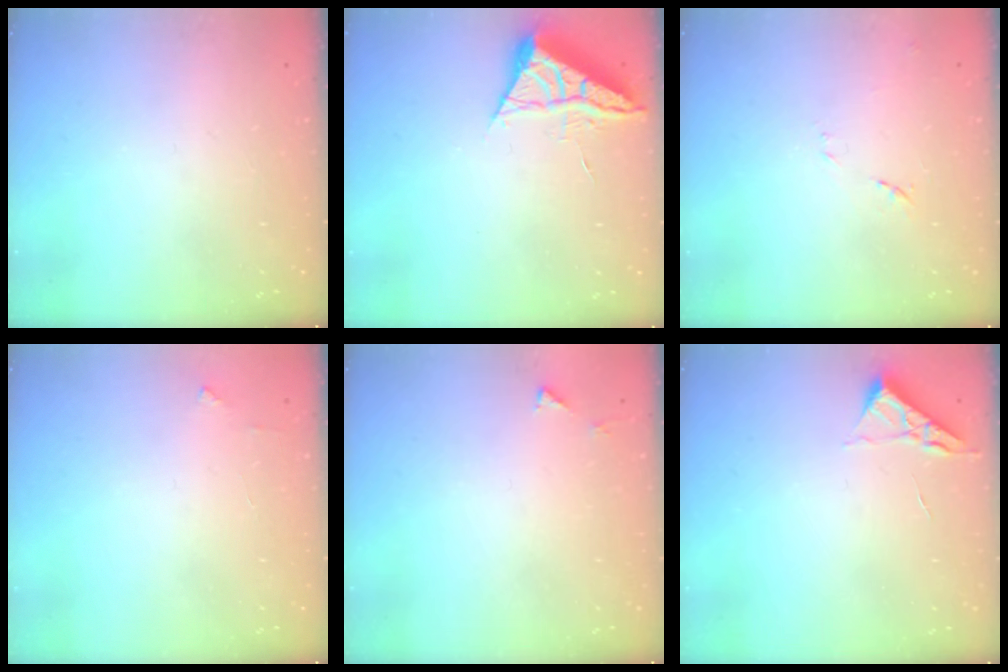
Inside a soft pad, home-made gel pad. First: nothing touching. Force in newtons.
{"total": 5.4, "press": 5.4, "slide": 0.8}
{"total": 7.1, "press": 7.1, "slide": 0.6}
{"total": 2.6, "press": 2.6, "slide": 0.2}
{"total": 3.5, "press": 3.5, "slide": 0.3}
{"total": 3.5, "press": 3.4, "slide": 0.5}